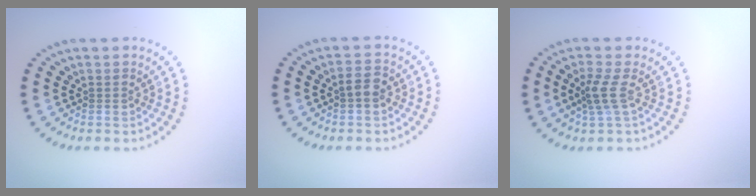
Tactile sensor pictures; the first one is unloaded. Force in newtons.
{"total": 1.8, "press": 1.8, "slide": 0.1}
{"total": 2.3, "press": 1.9, "slide": 1.3}